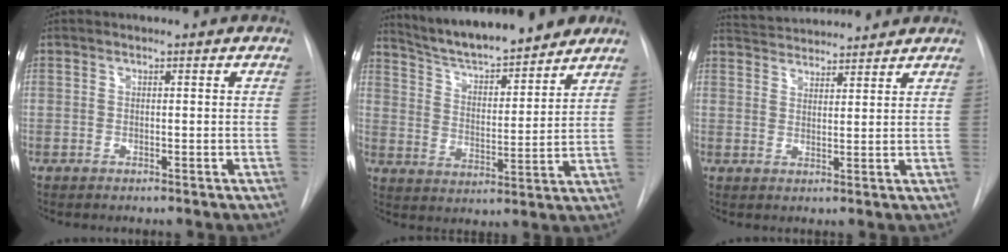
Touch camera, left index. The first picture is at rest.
{"total": 15.6, "force": [13.9, 2.4, 6.7], "torque": [-0.107, 0.003, 0.224]}
{"total": 8.7, "force": [8.5, 1.0, 1.7], "torque": [-0.035, 0.026, 0.130]}